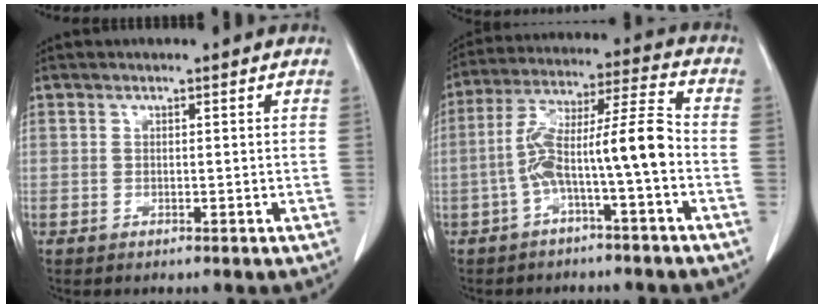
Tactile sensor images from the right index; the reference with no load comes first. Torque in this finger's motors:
{"motor_torque": [0.78, -0.48, 0.46, 0.16]}